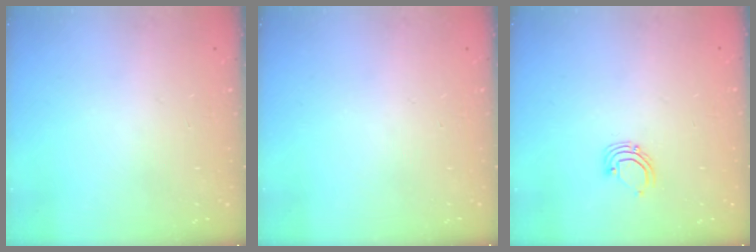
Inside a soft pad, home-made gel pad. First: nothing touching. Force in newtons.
{"total": 0.0}
{"total": 3.8, "press": 3.8, "slide": 0.3}